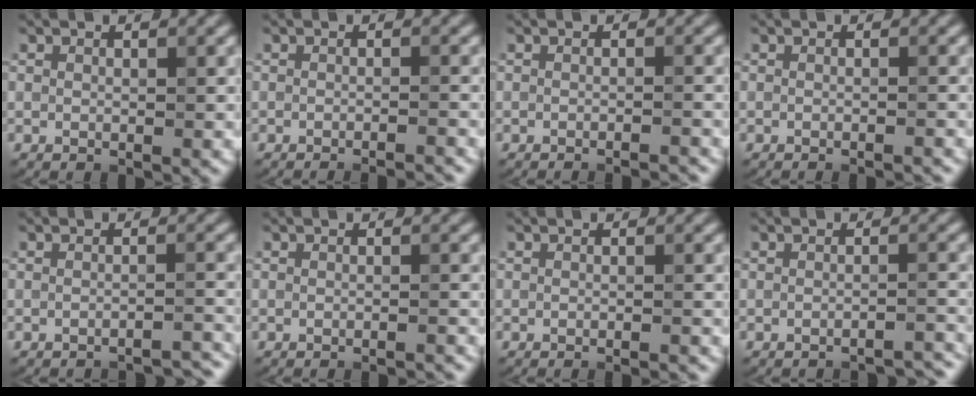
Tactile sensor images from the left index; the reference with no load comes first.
{"total": 2.8, "force": [-2.4, 0.5, 1.4], "torque": [-0.011, 0.005, -0.036]}
{"total": 2.5, "force": [-2.1, 0.4, 1.2], "torque": [-0.009, 0.005, -0.033]}
{"total": 1.6, "force": [-1.3, 0.3, 0.9], "torque": [0.000, -0.003, -0.023]}
{"total": 3.5, "force": [-3.2, 0.4, 1.3], "torque": [-0.008, 0.013, -0.045]}
{"total": 2.0, "force": [-1.8, 0.4, 1.0], "torque": [-0.003, 0.001, -0.027]}
{"total": 1.6, "force": [-1.2, 0.3, 1.0], "torque": [0.000, -0.004, -0.024]}
{"total": 3.4, "force": [-3.2, 0.4, 1.1], "torque": [-0.004, 0.014, -0.042]}